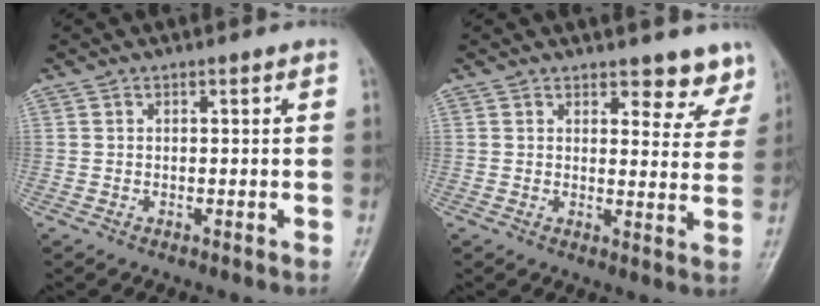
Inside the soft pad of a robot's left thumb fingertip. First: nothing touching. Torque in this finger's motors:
{"motor_torque": [0.11, 0.16, -0.32, -0.08, 0.06]}